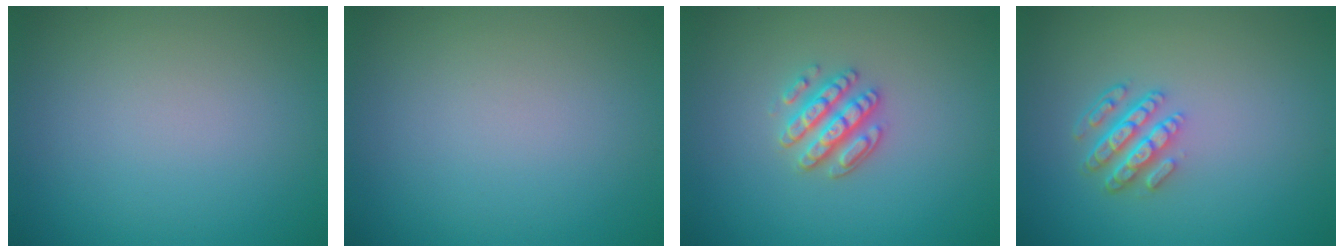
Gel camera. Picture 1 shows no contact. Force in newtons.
{"total": 0.0}
{"total": 3.1, "press": 2.8, "slide": 1.1}
{"total": 4.2, "press": 3.1, "slide": 2.9}